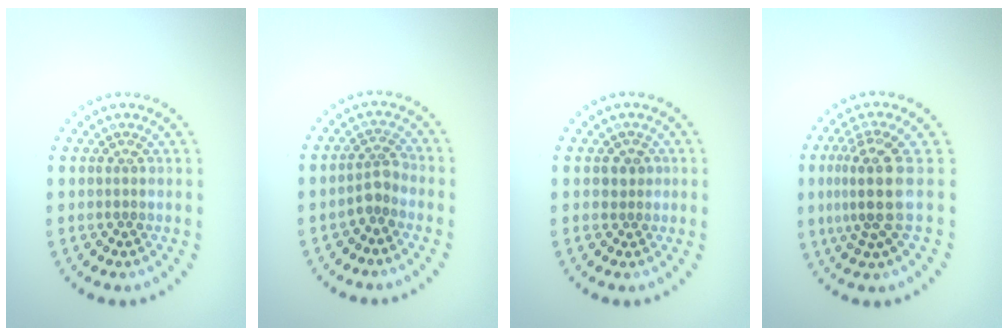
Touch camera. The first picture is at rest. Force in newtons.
{"total": 1.9, "press": 1.4, "slide": 1.4}
{"total": 1.0, "press": 0.8, "slide": 0.6}
{"total": 4.1, "press": 3.0, "slide": 2.8}